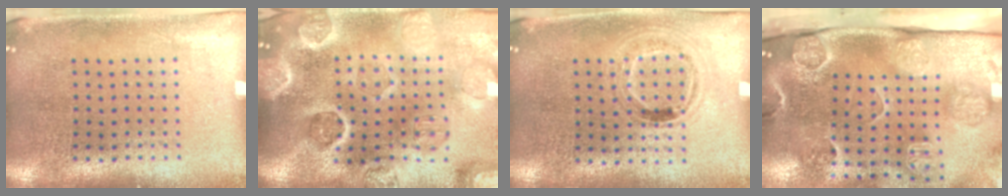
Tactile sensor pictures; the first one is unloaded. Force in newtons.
{"total": 5.4, "press": 4.6, "slide": 2.9}
{"total": 1.0, "press": 0.8, "slide": 0.6}
{"total": 4.6, "press": 3.4, "slide": 3.1}